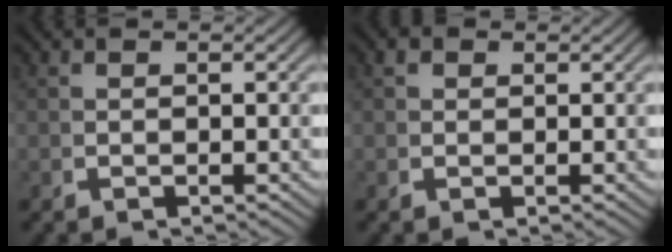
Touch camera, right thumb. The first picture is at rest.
{"total": 1.4, "force": [0.9, 1.0, 0.5], "torque": [-0.010, -0.003, 0.017]}